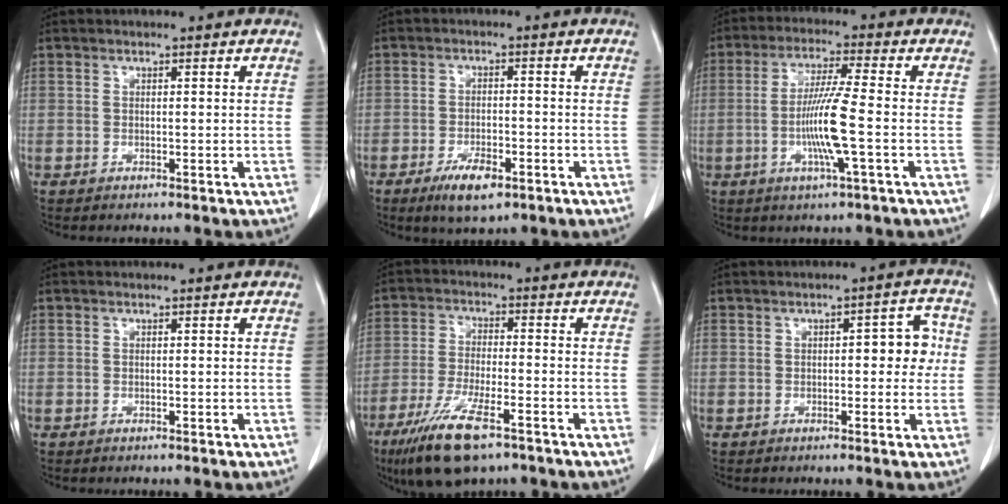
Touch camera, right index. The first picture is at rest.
{"total": 5.6, "force": [-3.3, 1.9, 4.1], "torque": [-0.075, -0.005, -0.050]}
{"total": 9.0, "force": [-1.9, -0.7, 8.8], "torque": [-0.173, -0.010, -0.038]}
{"total": 0.0}
{"total": 11.0, "force": [-6.9, 2.3, 8.2], "torque": [-0.160, -0.025, -0.116]}
{"total": 4.9, "force": [0.3, 2.1, 4.4], "torque": [-0.047, 0.022, 0.001]}